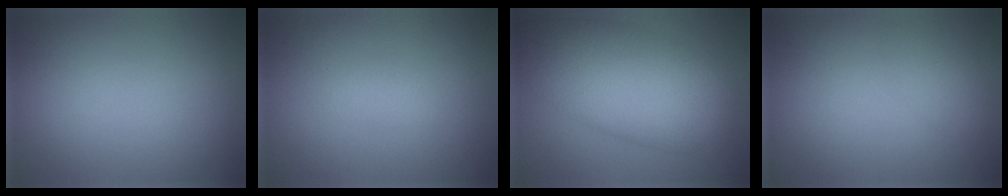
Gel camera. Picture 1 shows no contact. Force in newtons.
{"total": 0.9, "press": 0.9, "slide": 0.0}
{"total": 9.5, "press": 9.5, "slide": 0.1}
{"total": 1.2, "press": 1.2, "slide": 0.1}